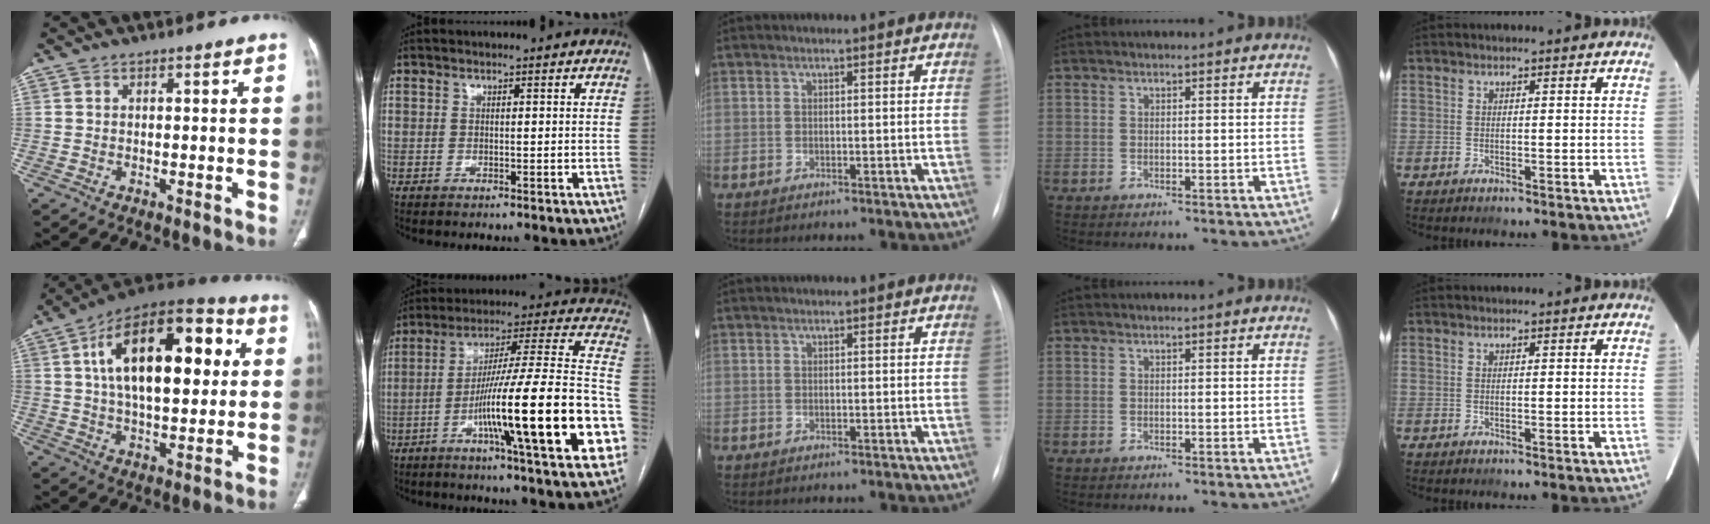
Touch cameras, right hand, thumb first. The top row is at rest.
{"thumb": {"total": 24.8, "force": [5.6, 12.3, 20.8], "torque": [-0.306, 0.017, 0.080]}, "index": {"total": 27.5, "force": [-8.5, 1.6, 26.1], "torque": [-0.323, -0.002, -0.136]}}